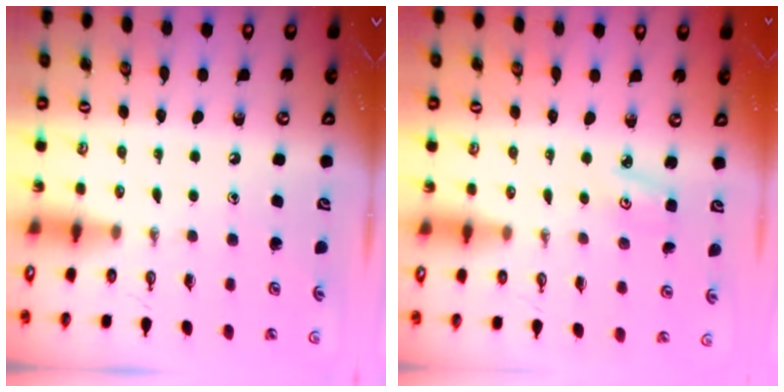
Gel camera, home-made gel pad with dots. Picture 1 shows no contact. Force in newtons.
{"total": 3.0, "press": 3.0, "slide": 0.4}